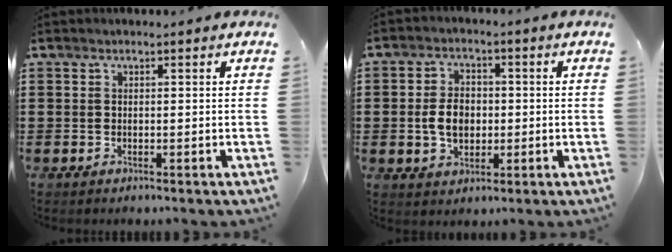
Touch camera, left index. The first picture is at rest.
{"total": 5.6, "force": [-0.5, 3.8, 4.1], "torque": [-0.087, 0.002, -0.017]}